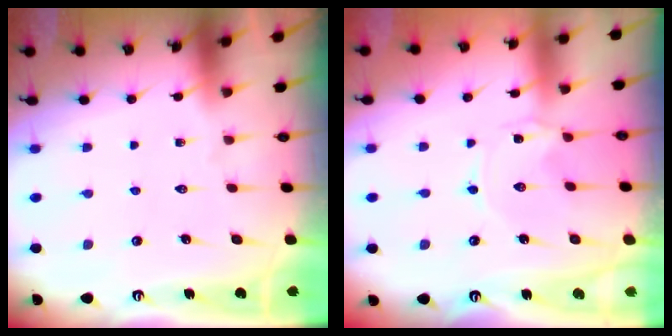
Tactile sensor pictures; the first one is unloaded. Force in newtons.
{"total": 0.0}